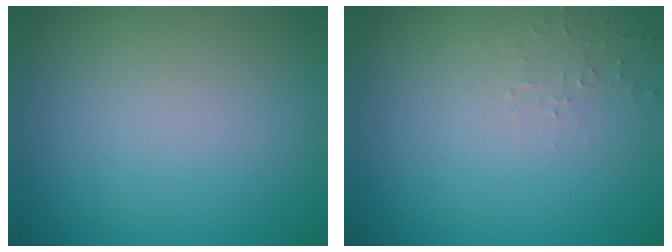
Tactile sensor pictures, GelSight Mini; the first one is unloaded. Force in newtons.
{"total": 0.8, "press": 0.7, "slide": 0.1}